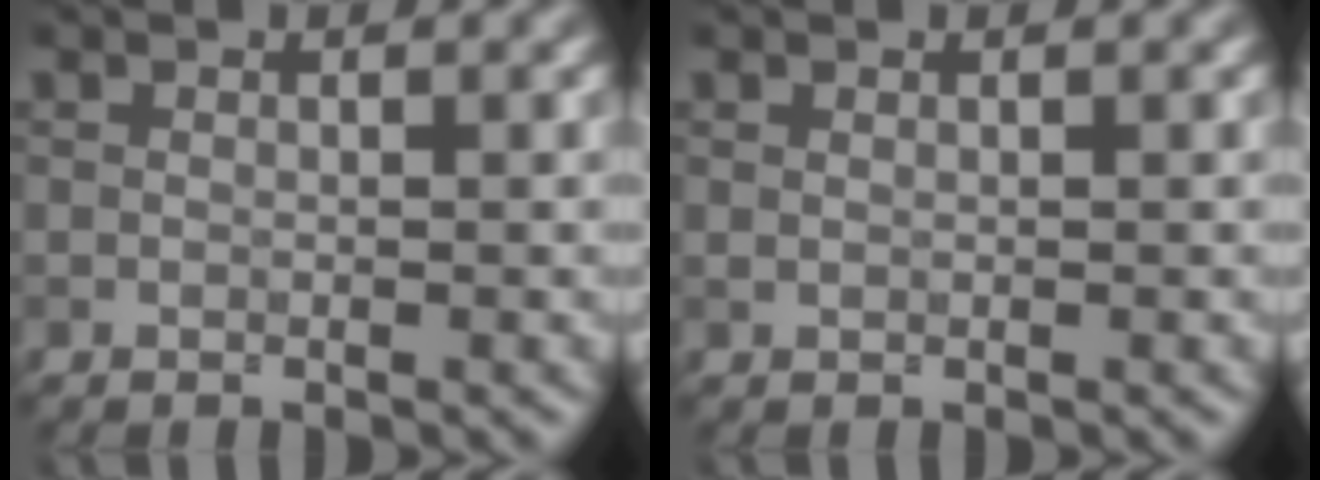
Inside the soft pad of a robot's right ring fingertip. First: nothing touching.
{"total": 0.0}